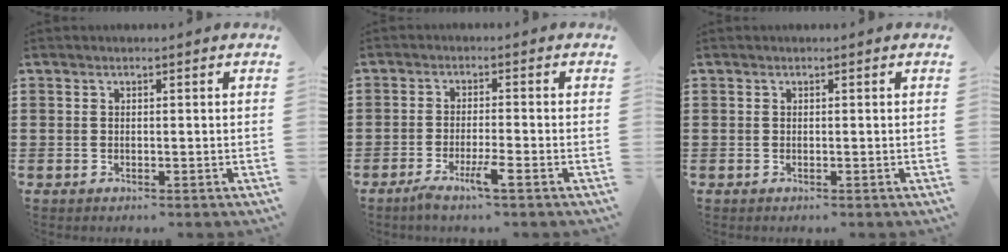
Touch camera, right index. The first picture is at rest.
{"total": 3.9, "force": [-2.4, 0.0, 3.1], "torque": [-0.064, -0.012, -0.045]}
{"total": 0.0}